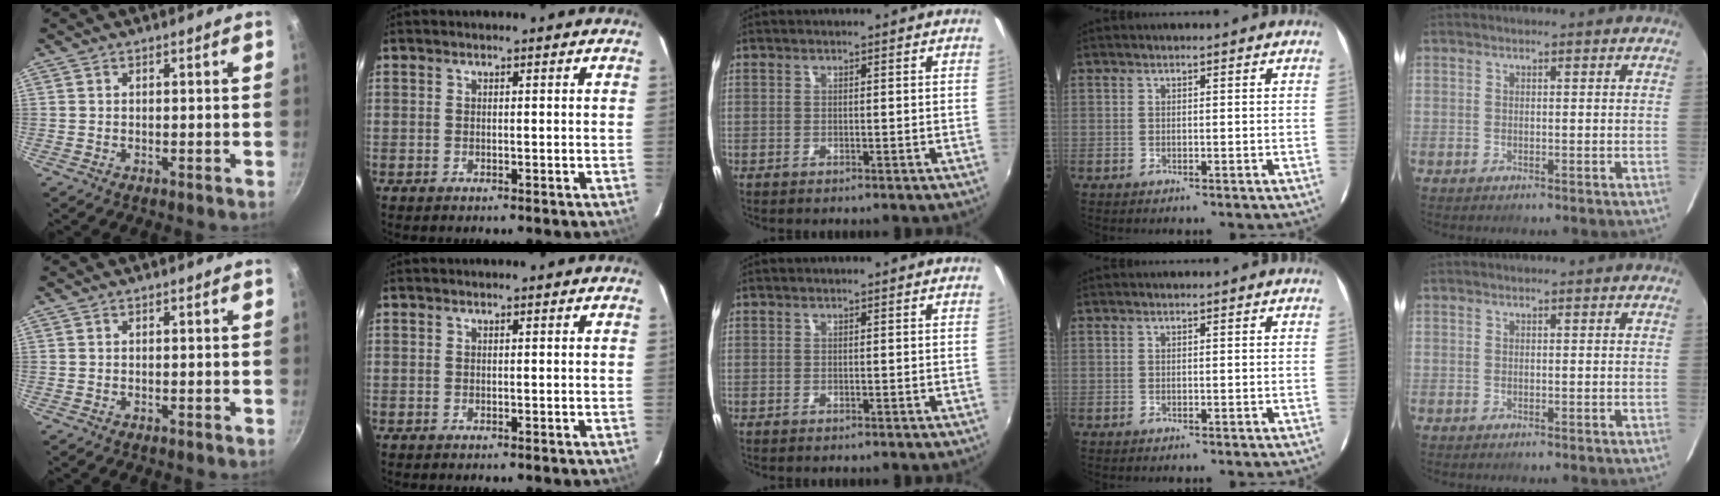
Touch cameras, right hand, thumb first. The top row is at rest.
{}